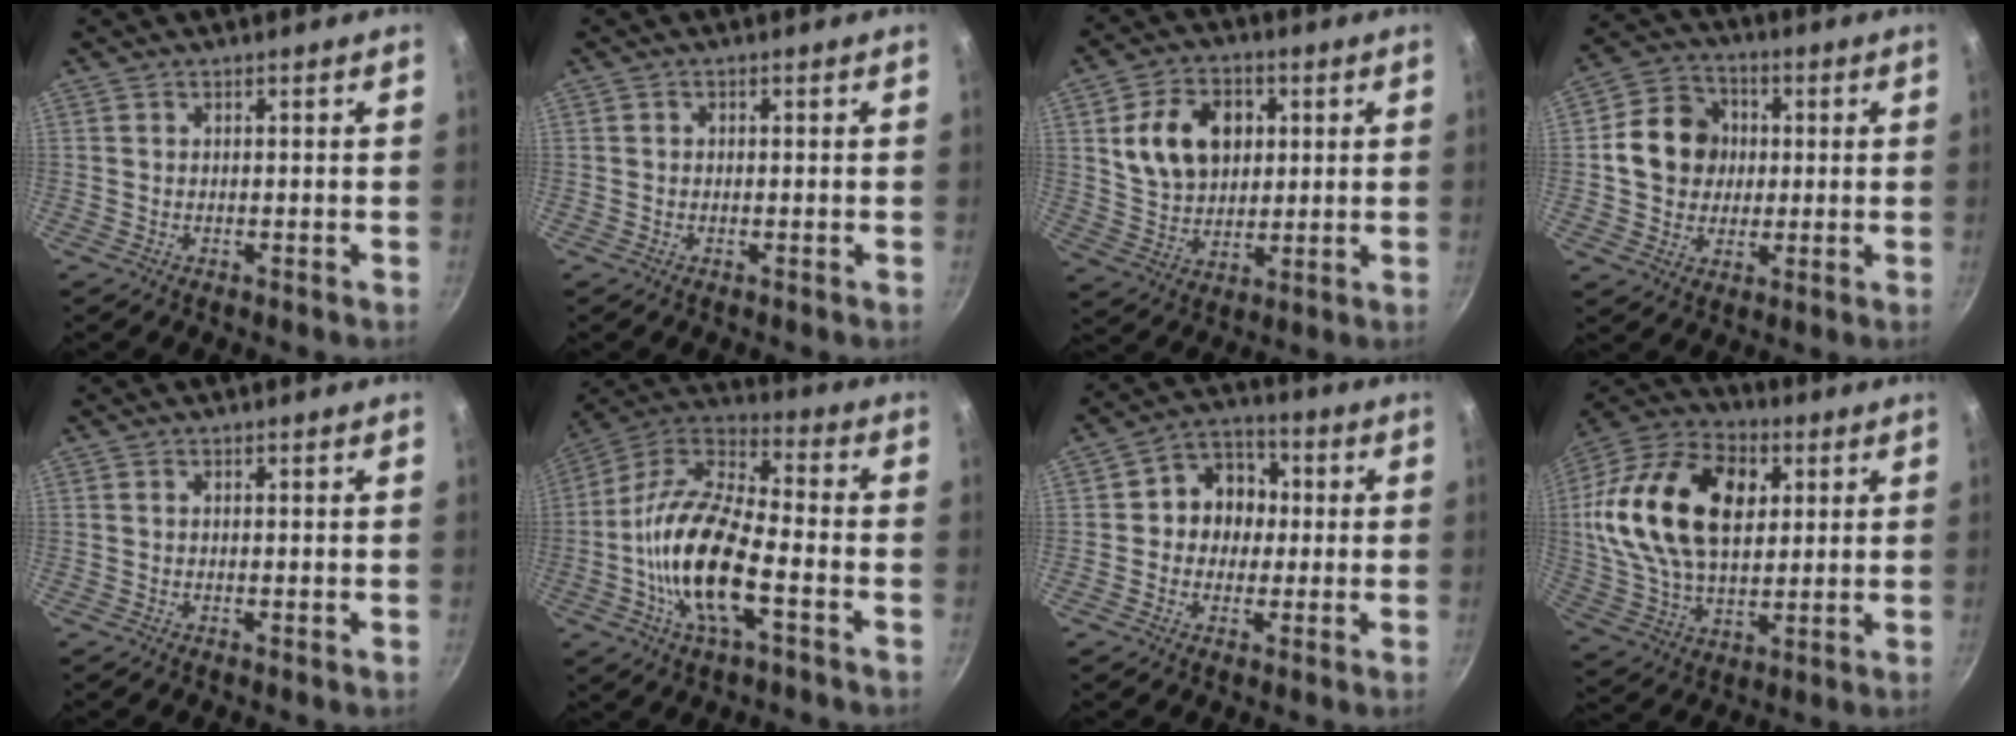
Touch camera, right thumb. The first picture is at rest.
{"total": 0.6, "force": [-0.1, 0.5, 0.1], "torque": [-0.001, 0.003, -0.002]}
{"total": 13.9, "force": [3.4, 10.2, 8.8], "torque": [-0.126, -0.005, 0.062]}
{"total": 11.8, "force": [1.0, 10.4, 5.6], "torque": [-0.065, 0.017, 0.009]}
{"total": 0.0}
{"total": 18.7, "force": [-5.1, 7.5, 16.3], "torque": [-0.312, 0.036, -0.118]}
{"total": 9.2, "force": [0.4, 8.1, 4.3], "torque": [-0.015, 0.020, -0.010]}
{"total": 25.2, "force": [5.4, 16.1, 18.7], "torque": [-0.327, 0.008, 0.088]}